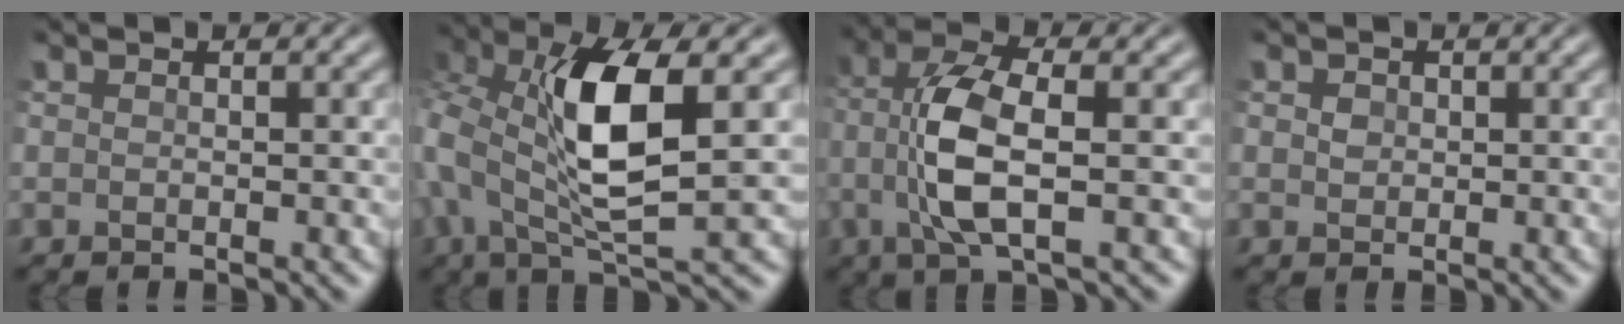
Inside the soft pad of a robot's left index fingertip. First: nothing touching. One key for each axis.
{"total": 8.4, "fx": 1.4, "fy": 3.5, "fz": 7.5, "tx": -0.163, "ty": 0.004, "tz": 0.023}
{"total": 6.3, "fx": -0.6, "fy": 2.1, "fz": 5.8, "tx": -0.122, "ty": 0.008, "tz": -0.014}
{"total": 1.4, "fx": 0.4, "fy": 1.1, "fz": 0.6, "tx": -0.011, "ty": 0.006, "tz": 0.000}